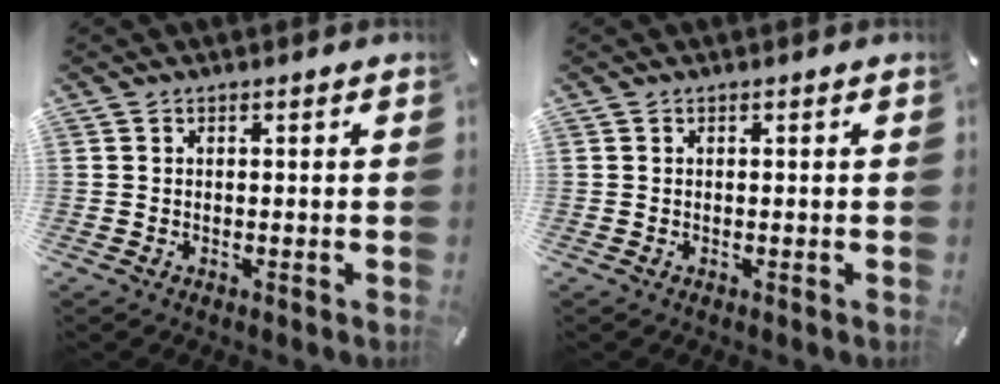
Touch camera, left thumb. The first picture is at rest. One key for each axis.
{"total": 0.0}